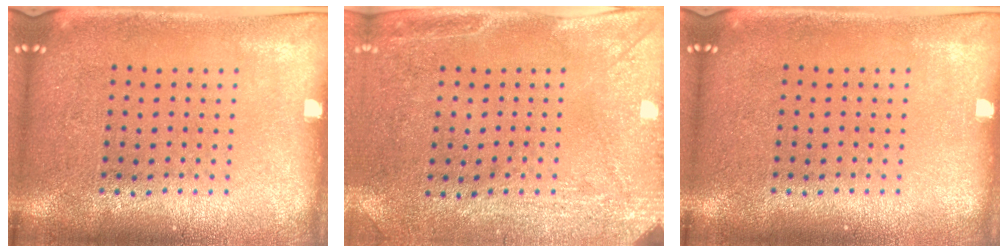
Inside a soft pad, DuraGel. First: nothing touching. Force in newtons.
{"total": 2.9, "press": 2.3, "slide": 1.8}
{"total": 0.0}